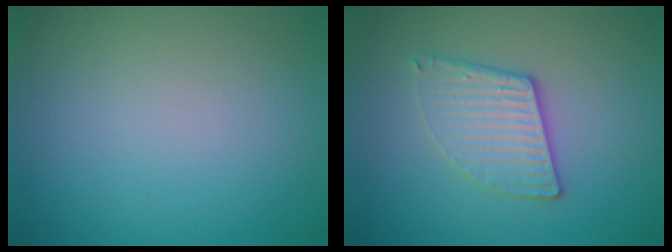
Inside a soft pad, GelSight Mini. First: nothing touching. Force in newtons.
{"total": 3.2, "press": 2.8, "slide": 1.4}